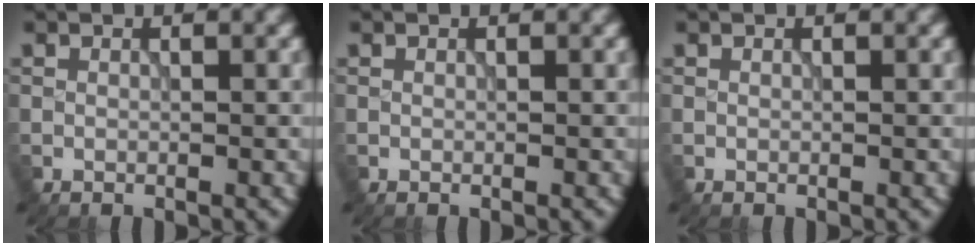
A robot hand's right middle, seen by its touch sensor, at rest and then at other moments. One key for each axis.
{"total": 0.0}
{"total": 0.0}